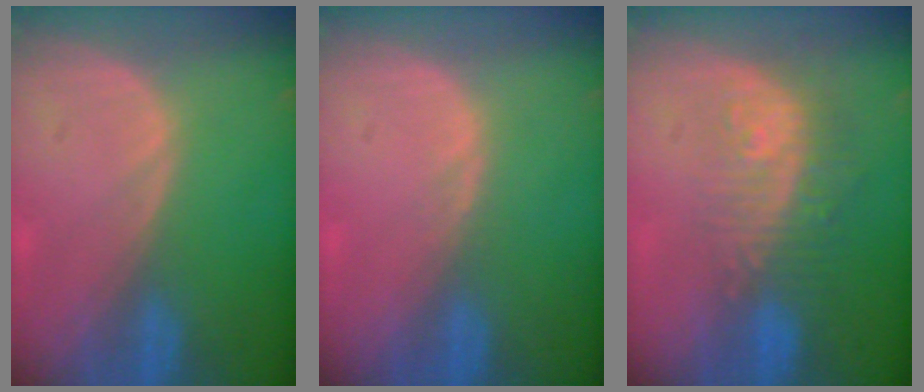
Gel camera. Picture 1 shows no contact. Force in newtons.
{"total": 0.5, "press": 0.5, "slide": 0.1}
{"total": 9.7, "press": 8.1, "slide": 5.3}